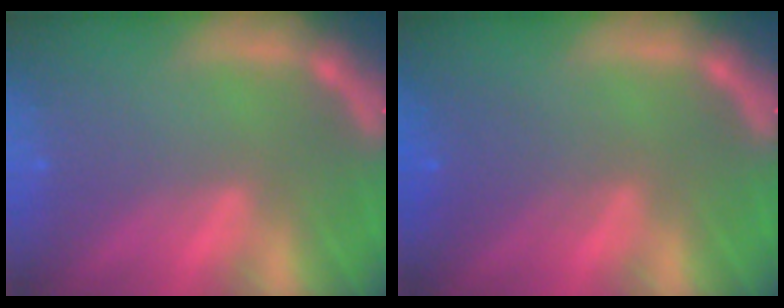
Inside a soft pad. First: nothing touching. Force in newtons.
{"total": 2.5}